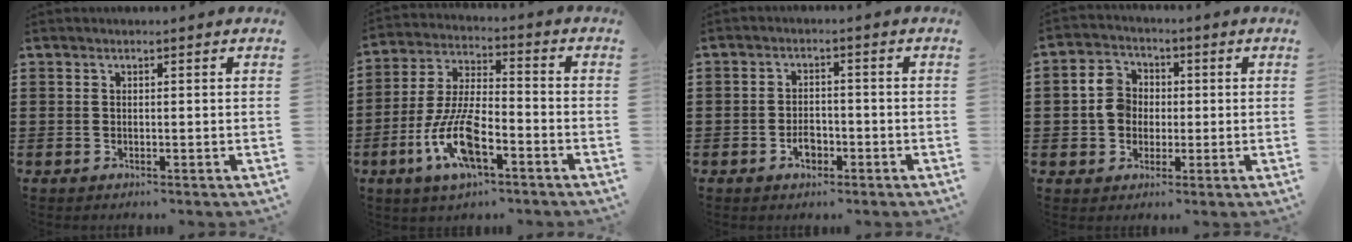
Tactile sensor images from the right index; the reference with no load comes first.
{"total": 11.1, "force": [-4.9, 3.9, 9.2], "torque": [-0.206, -0.006, -0.091]}
{"total": 2.9, "force": [-1.4, 1.6, 1.9], "torque": [-0.028, -0.004, -0.029]}
{"total": 6.0, "force": [0.1, 5.4, 2.6], "torque": [-0.073, 0.017, -0.002]}